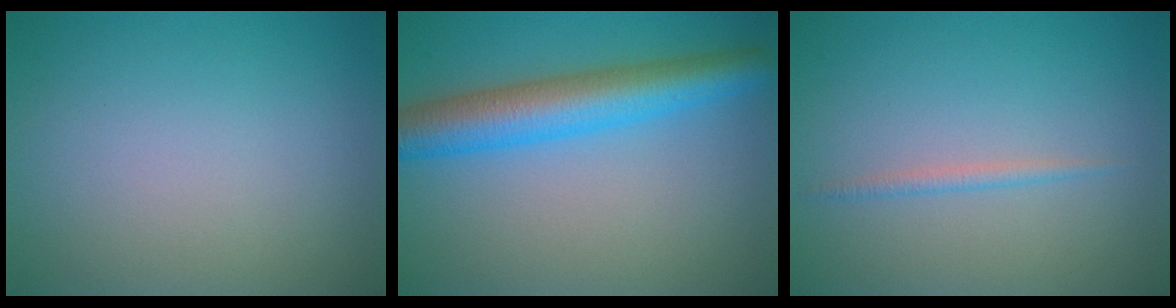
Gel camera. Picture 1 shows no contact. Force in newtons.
{"total": 6.6, "press": 6.6, "slide": 0.2}
{"total": 0.7, "press": 0.7, "slide": 0.1}